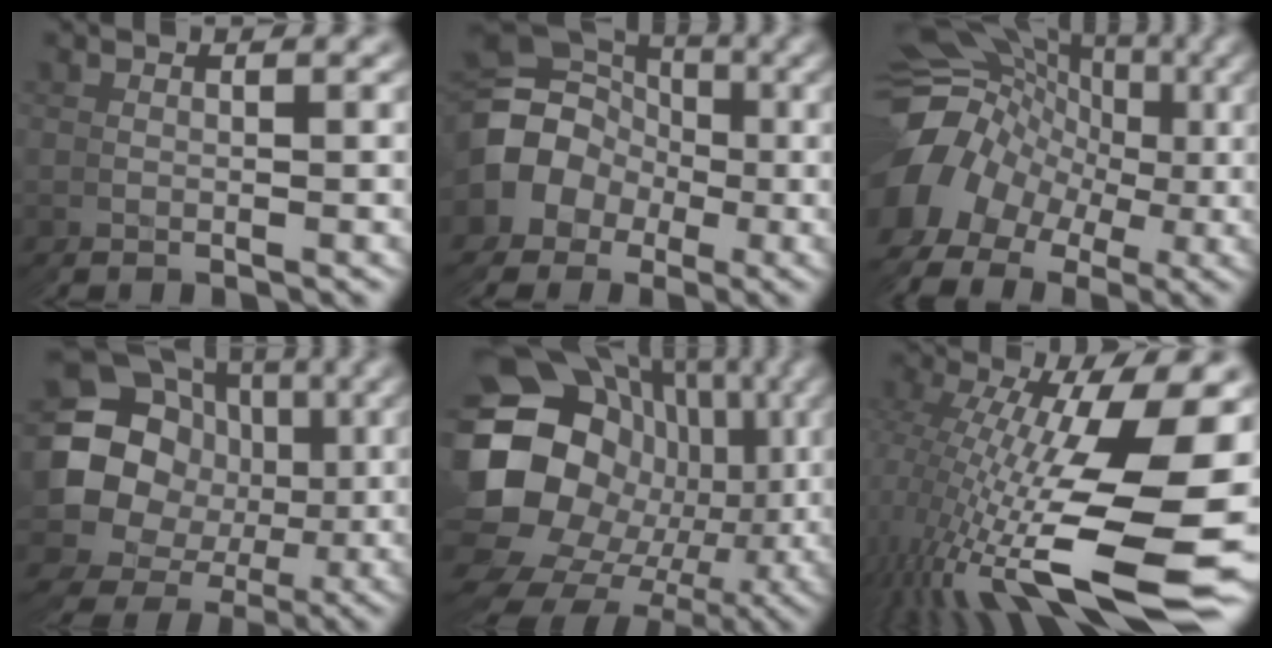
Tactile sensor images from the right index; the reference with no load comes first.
{"total": 13.1, "force": [1.2, 11.9, 5.4], "torque": [-0.112, -0.018, 0.020]}
{"total": 16.9, "force": [2.9, 12.9, 10.5], "torque": [-0.151, 0.015, 0.030]}
{"total": 20.5, "force": [1.3, 17.8, 10.1], "torque": [-0.198, -0.042, 0.023]}
{"total": 25.3, "force": [-0.6, 18.8, 16.9], "torque": [-0.273, -0.040, -0.003]}
{"total": 12.4, "force": [-1.4, 4.8, 11.3], "torque": [-0.193, -0.015, 0.001]}